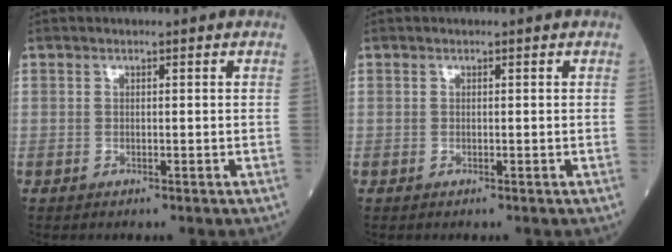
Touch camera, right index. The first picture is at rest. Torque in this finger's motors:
{"motor_torque": [0.00, 0.00, 0.00, 0.00]}